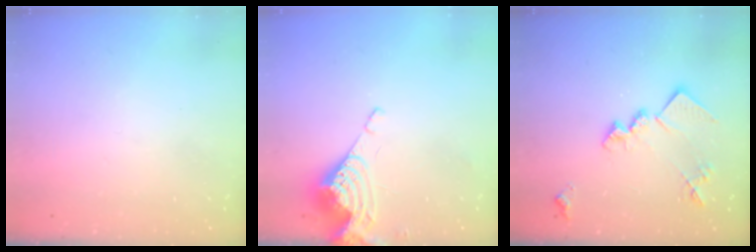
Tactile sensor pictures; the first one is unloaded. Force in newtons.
{"total": 8.5, "press": 8.4, "slide": 1.1}
{"total": 15.2, "press": 15.2, "slide": 0.8}